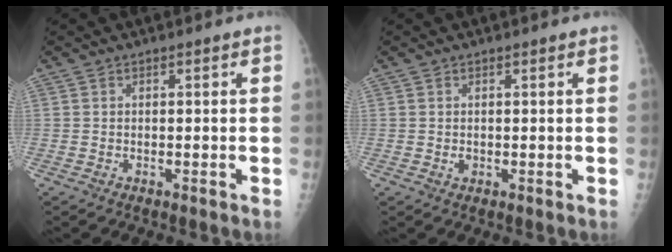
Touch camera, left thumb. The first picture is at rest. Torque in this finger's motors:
{"motor_torque": [0.57, 0.32, 0.06, -0.03, -0.01]}